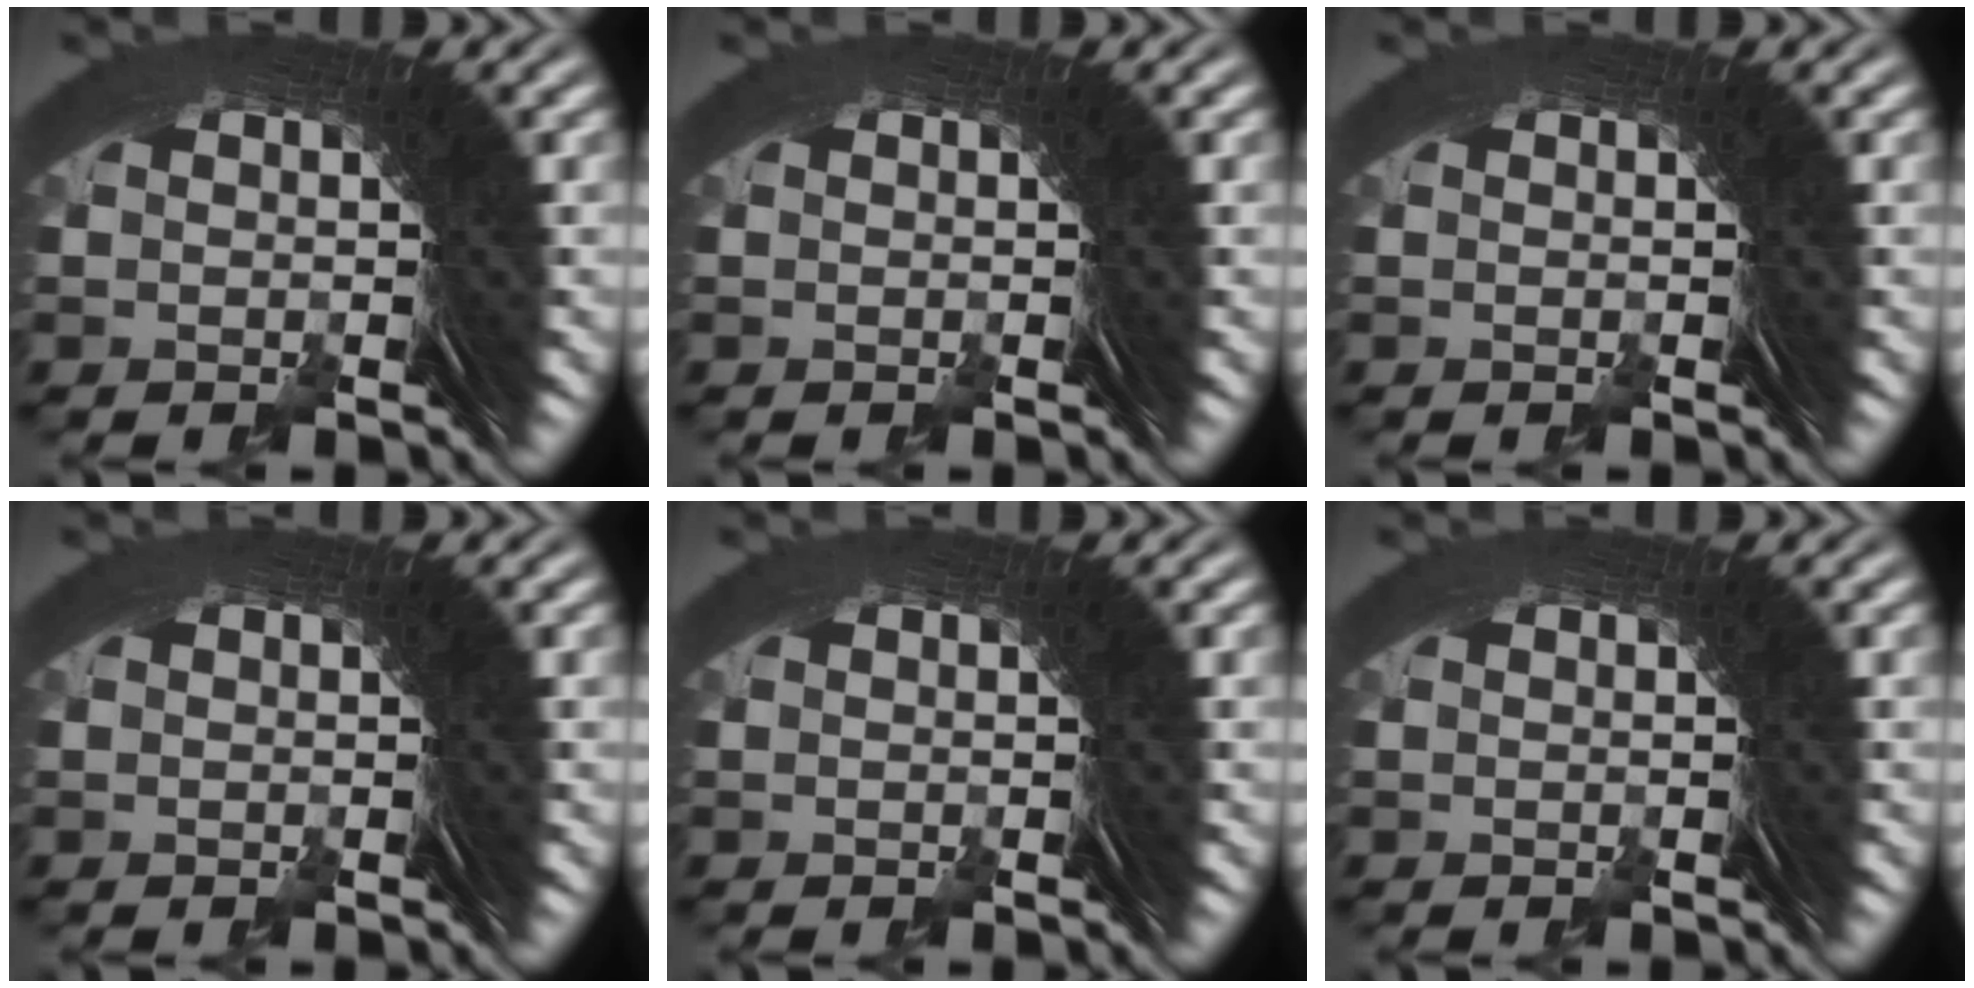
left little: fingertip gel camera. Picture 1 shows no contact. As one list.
[{"total": 0.0}, {"total": 0.0}, {"total": 0.0}, {"total": 0.0}, {"total": 0.0}]